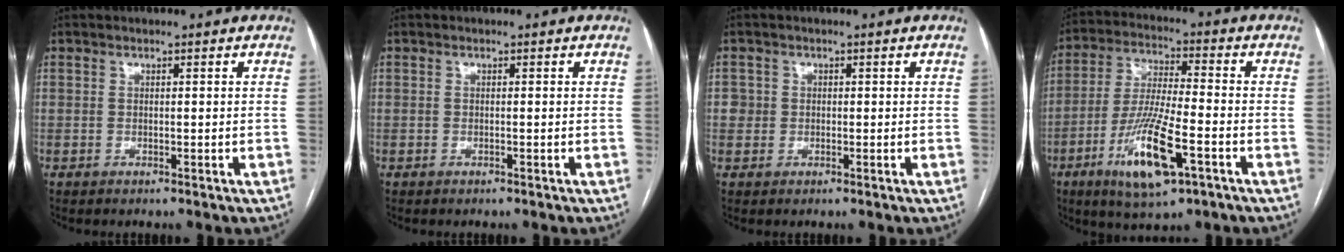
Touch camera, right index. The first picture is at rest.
{"total": 0.0}
{"total": 2.1, "force": [0.1, 2.1, 0.1], "torque": [0.011, 0.008, 0.000]}
{"total": 13.6, "force": [-6.1, 2.4, 11.9], "torque": [-0.236, -0.020, -0.106]}